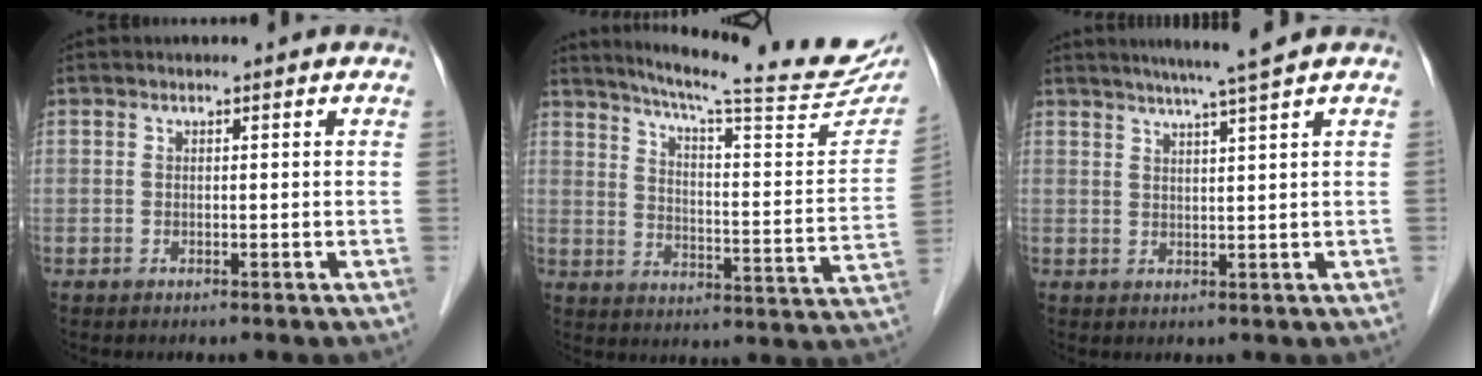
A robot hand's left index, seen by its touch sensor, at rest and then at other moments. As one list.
[{"total": 23.7, "force": [20.6, 1.0, 11.7], "torque": [-0.174, -0.055, 0.265]}, {"total": 5.3, "force": [4.2, -1.5, 2.9], "torque": [-0.048, -0.002, 0.068]}]